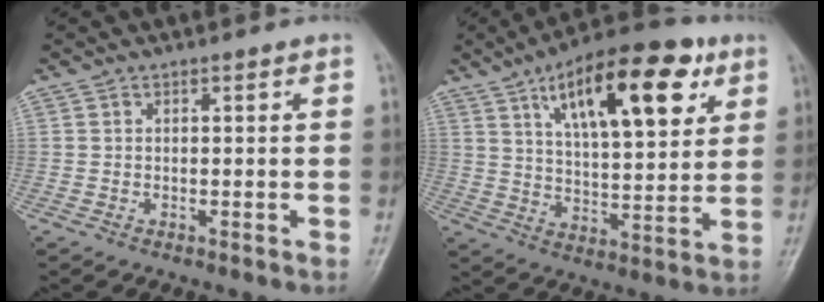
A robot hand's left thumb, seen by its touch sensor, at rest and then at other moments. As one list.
[{"total": 20.7, "force": [9.4, 8.3, 16.5], "torque": [-0.221, -0.022, 0.151]}]